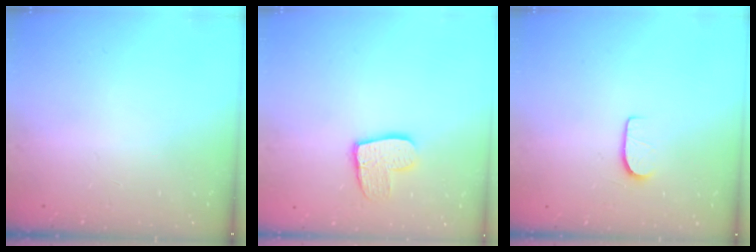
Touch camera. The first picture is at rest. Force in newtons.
{"total": 10.8, "press": 10.7, "slide": 0.7}
{"total": 6.3, "press": 6.3, "slide": 0.7}